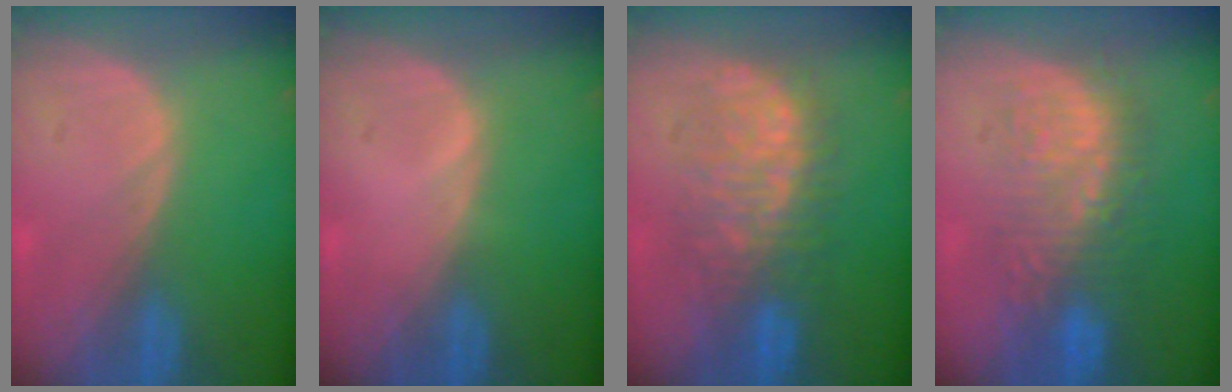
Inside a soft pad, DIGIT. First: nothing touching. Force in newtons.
{"total": 0.5, "press": 0.1, "slide": 0.5}
{"total": 8.6, "press": 8.6, "slide": 0.4}
{"total": 8.9, "press": 8.8, "slide": 1.5}